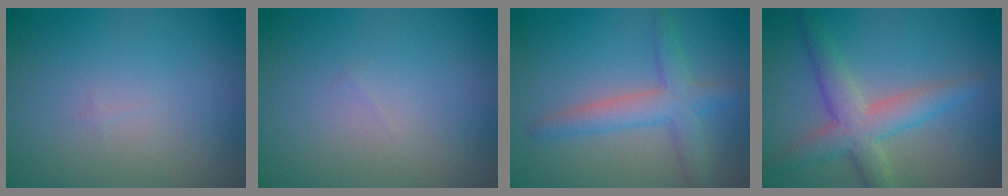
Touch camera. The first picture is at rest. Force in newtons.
{"total": 0.0}
{"total": 3.9, "press": 3.9, "slide": 0.1}
{"total": 4.6, "press": 4.6, "slide": 0.0}